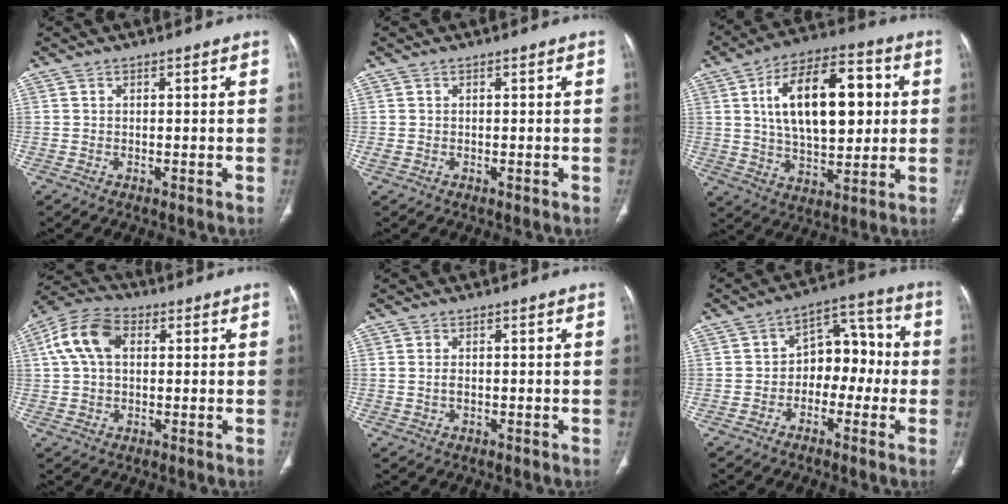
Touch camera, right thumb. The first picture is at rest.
{"total": 1.0, "force": [-0.2, 0.6, 0.7], "torque": [-0.013, -0.001, 0.001]}
{"total": 20.7, "force": [4.0, 10.9, 17.2], "torque": [-0.248, 0.008, 0.066]}
{"total": 10.4, "force": [2.6, 6.8, 7.4], "torque": [-0.144, 0.026, 0.041]}
{"total": 1.3, "force": [-0.1, 0.7, 1.0], "torque": [-0.023, 0.000, 0.001]}
{"total": 10.0, "force": [-1.4, 7.0, 7.0], "torque": [-0.055, 0.044, -0.037]}